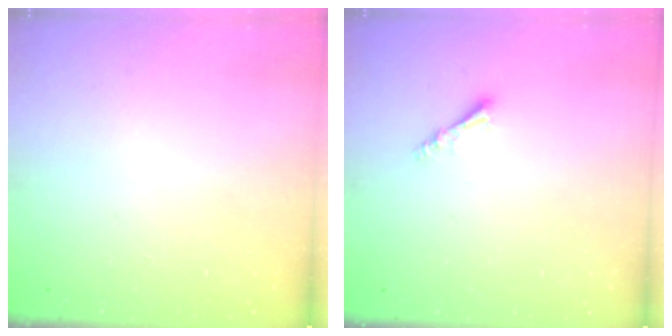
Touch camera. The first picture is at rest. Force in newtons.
{"total": 3.0, "press": 2.9, "slide": 0.6}